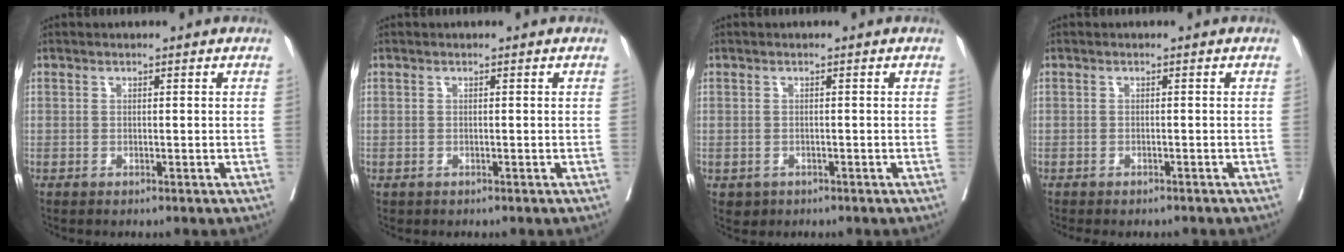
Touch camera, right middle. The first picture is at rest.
{"total": 0.0}
{"total": 1.7, "force": [-0.9, 1.5, 0.3], "torque": [-0.004, 0.002, -0.008]}
{"total": 3.5, "force": [-3.0, 1.4, 1.0], "torque": [-0.007, -0.003, -0.039]}